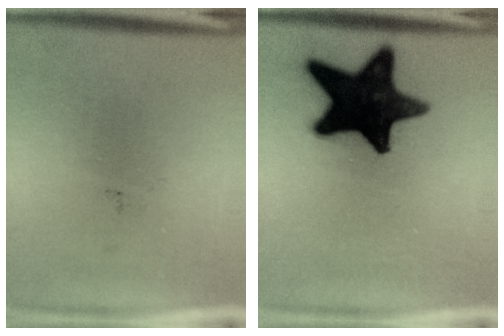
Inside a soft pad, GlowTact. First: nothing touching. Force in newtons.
{"total": 19.7}